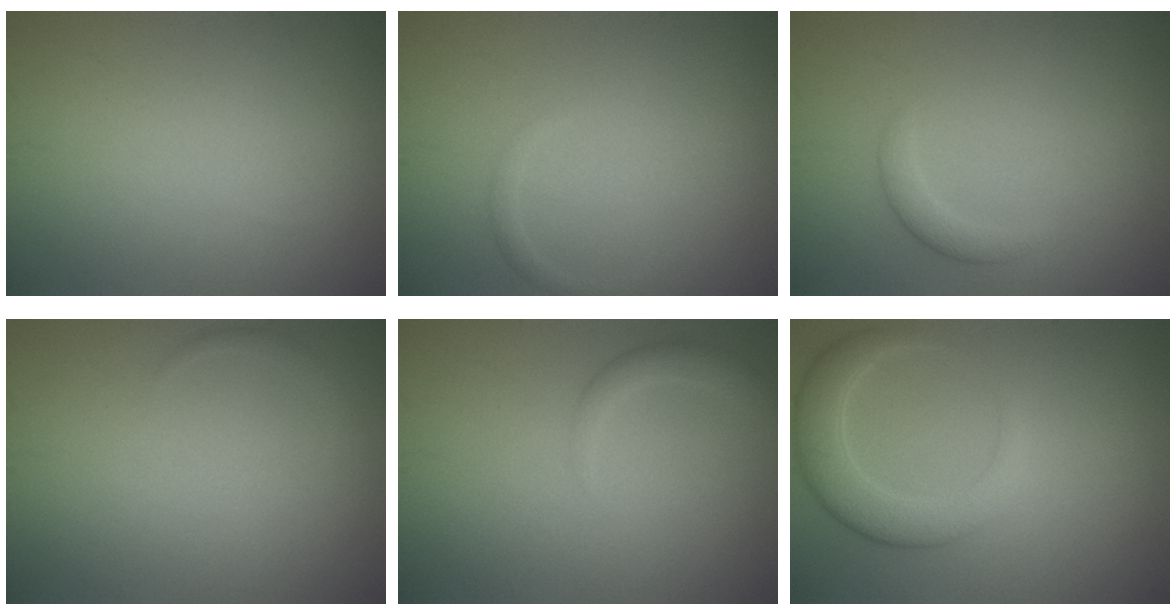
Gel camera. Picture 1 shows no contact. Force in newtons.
{"total": 0.8, "press": 0.8, "slide": 0.0}
{"total": 1.4, "press": 1.4, "slide": 0.1}
{"total": 0.6, "press": 0.6, "slide": 0.1}
{"total": 1.8, "press": 1.8, "slide": 0.2}
{"total": 4.1, "press": 4.1, "slide": 0.1}